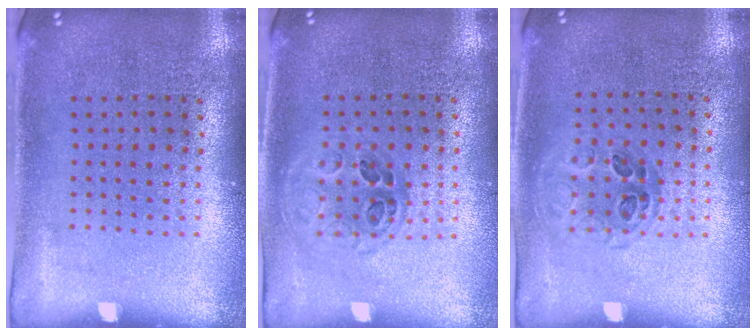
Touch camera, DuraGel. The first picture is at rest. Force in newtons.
{"total": 1.0, "press": 0.9, "slide": 0.3}
{"total": 1.0, "press": 0.8, "slide": 0.5}